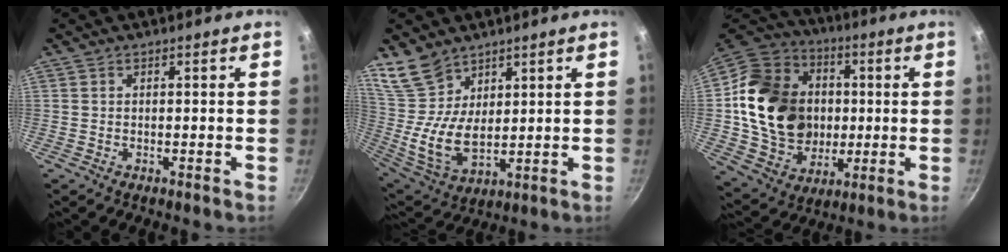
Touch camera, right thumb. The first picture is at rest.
{"total": 11.9, "force": [7.4, 7.2, 6.0], "torque": [-0.096, -0.052, 0.158]}
{"total": 23.4, "force": [1.2, 19.2, 13.3], "torque": [-0.206, 0.019, 0.032]}